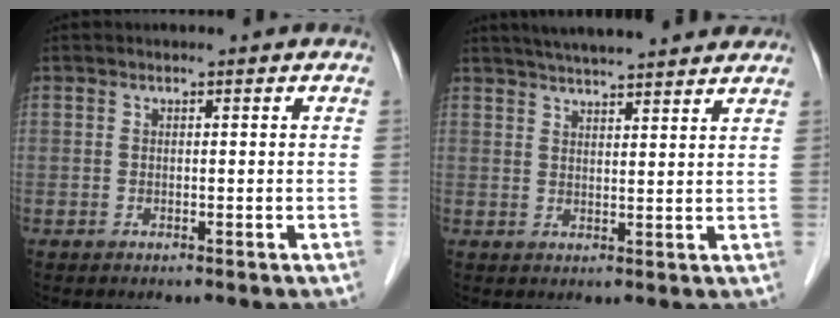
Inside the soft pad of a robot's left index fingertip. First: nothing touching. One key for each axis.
{"total": 13.6, "fx": 12.1, "fy": 1.4, "fz": 6.0, "tx": -0.093, "ty": 0.030, "tz": 0.164}